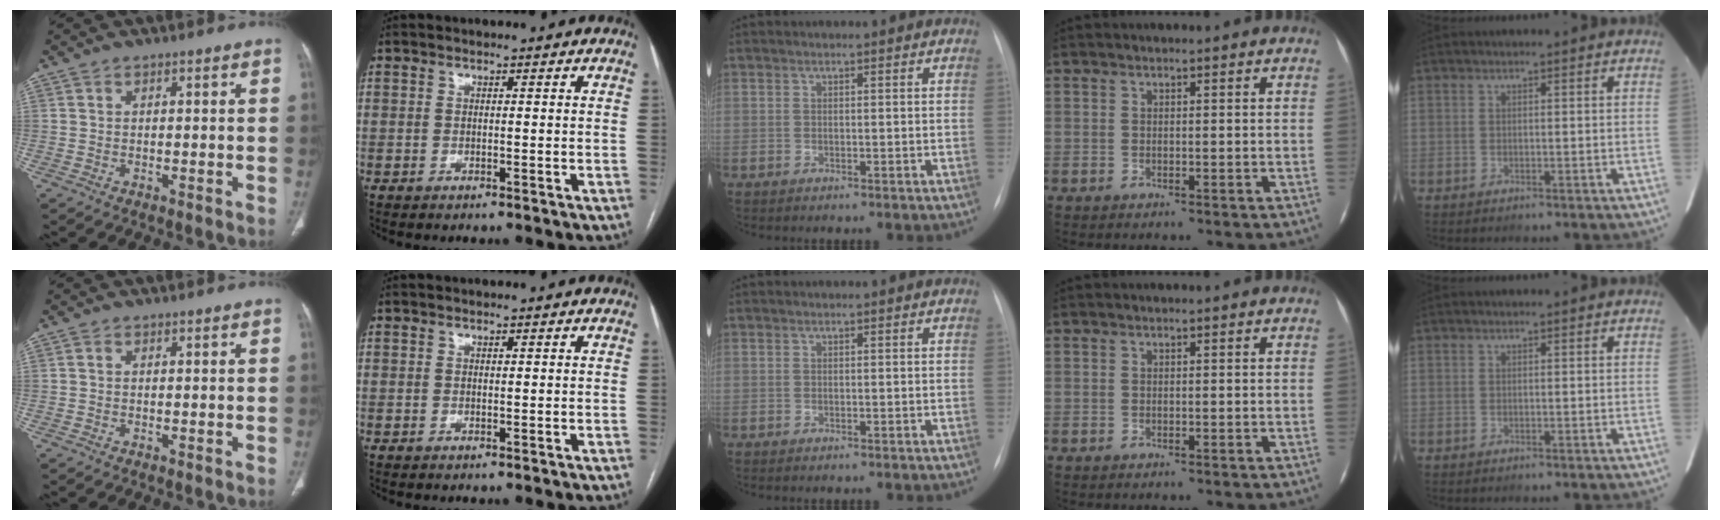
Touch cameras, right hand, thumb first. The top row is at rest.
{}